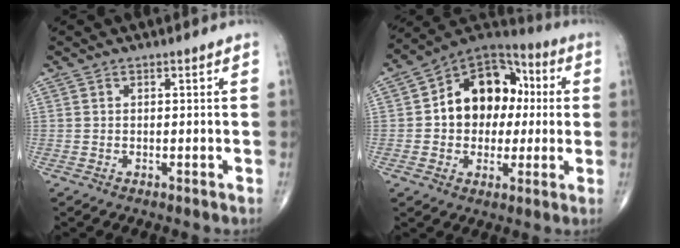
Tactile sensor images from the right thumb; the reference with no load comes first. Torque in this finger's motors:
{"motor_torque": [0.93, 3.16, 1.16, 0.13, 0.11]}